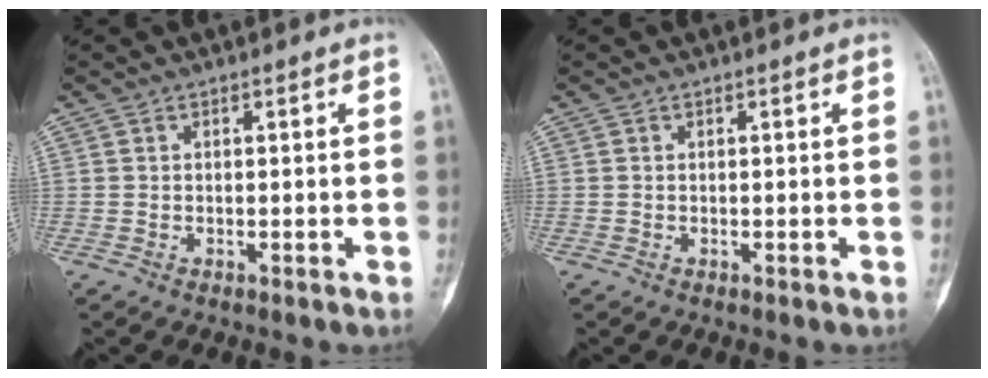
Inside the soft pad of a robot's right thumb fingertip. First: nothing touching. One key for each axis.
{"total": 0.0}